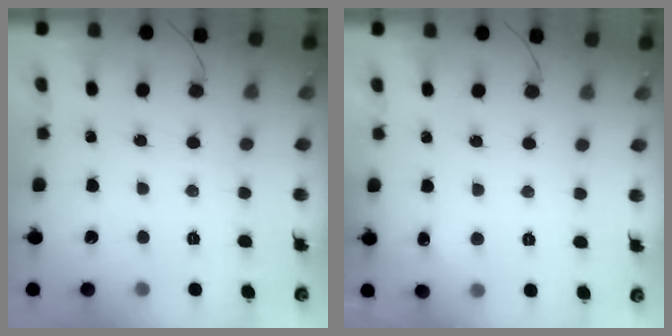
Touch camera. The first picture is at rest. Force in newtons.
{"total": 4.0, "press": 3.9, "slide": 1.1}